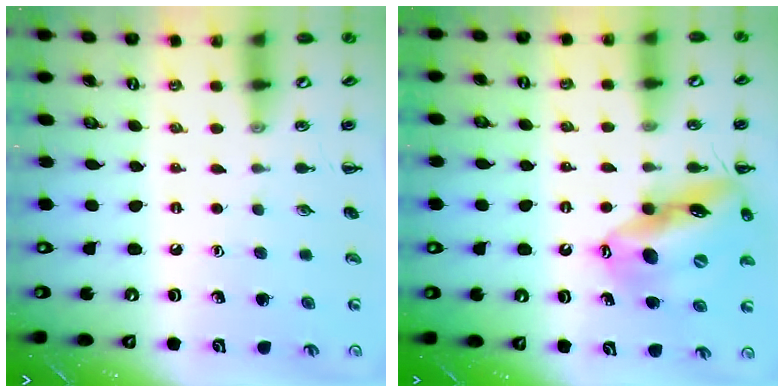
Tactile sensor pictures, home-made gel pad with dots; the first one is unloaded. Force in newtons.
{"total": 17.5, "press": 17.1, "slide": 4.0}